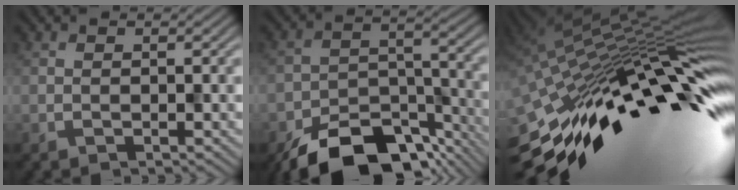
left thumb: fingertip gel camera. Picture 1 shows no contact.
{"total": 13.9, "force": [-10.5, 6.2, 6.7], "torque": [-0.123, -0.018, -0.163]}
{"total": 18.0, "force": [-3.3, 4.6, 17.1], "torque": [-0.288, 0.005, -0.085]}